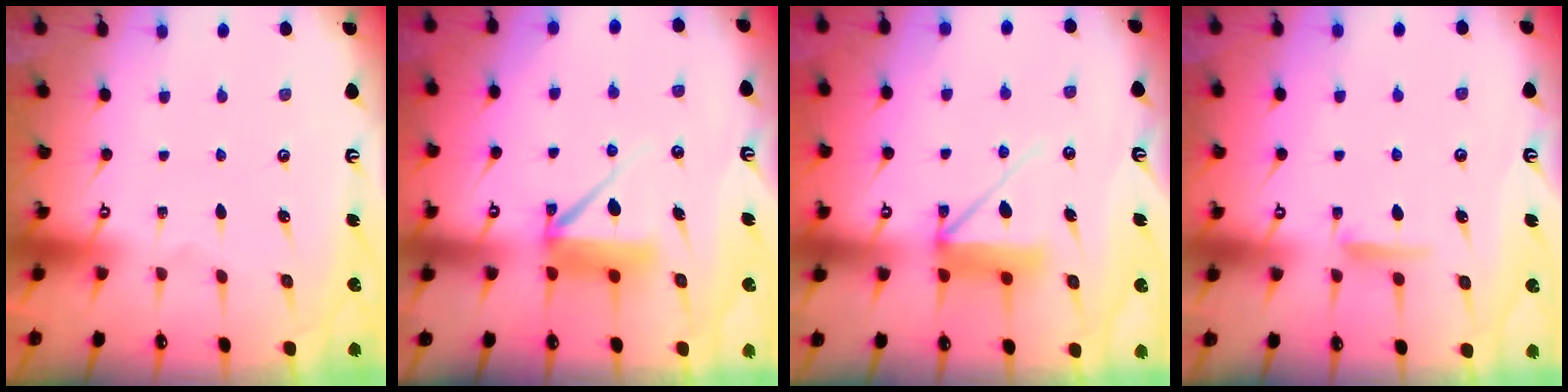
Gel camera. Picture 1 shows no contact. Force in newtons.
{"total": 9.0, "press": 8.9, "slide": 0.9}
{"total": 9.8, "press": 9.7, "slide": 1.4}
{"total": 6.5, "press": 6.5, "slide": 0.7}